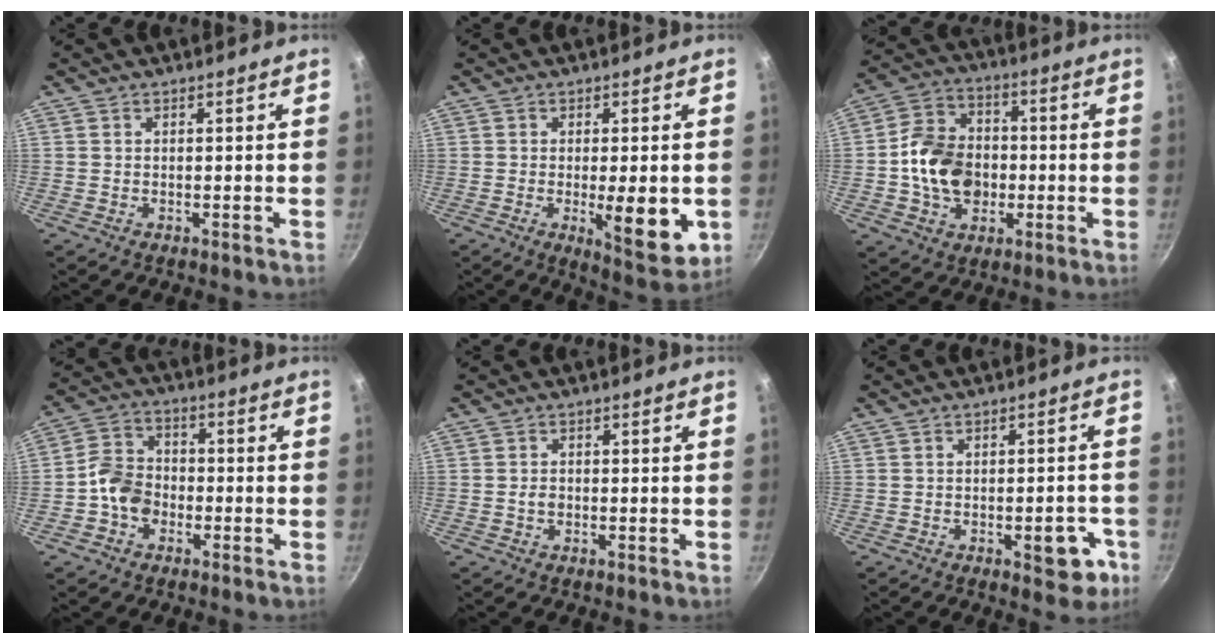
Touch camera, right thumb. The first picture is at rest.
{"total": 10.7, "force": [-1.8, 3.4, 10.0], "torque": [-0.119, -0.014, -0.017]}
{"total": 13.9, "force": [-1.5, 10.7, 8.6], "torque": [-0.126, 0.024, -0.033]}
{"total": 7.6, "force": [-2.5, 6.0, 4.0], "torque": [-0.051, 0.028, -0.059]}
{"total": 1.5, "force": [-0.3, 1.1, 1.0], "torque": [-0.017, 0.005, -0.005]}
{"total": 7.0, "force": [-2.8, 3.5, 5.4], "torque": [-0.038, 0.021, -0.029]}